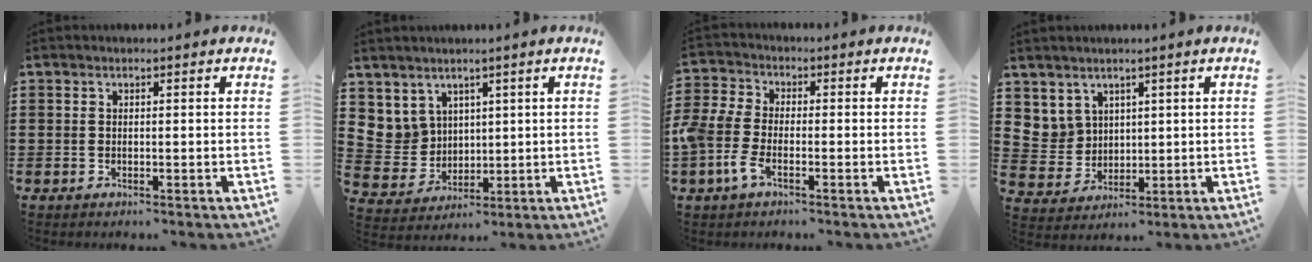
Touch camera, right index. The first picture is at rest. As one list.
[{"total": 5.8, "force": [3.2, 4.8, 0.5], "torque": [-0.048, -0.006, 0.063]}, {"total": 5.2, "force": [-2.8, 2.4, 3.7], "torque": [-0.107, -0.006, -0.064]}, {"total": 5.1, "force": [3.0, 4.2, 0.4], "torque": [-0.043, 0.001, 0.056]}]